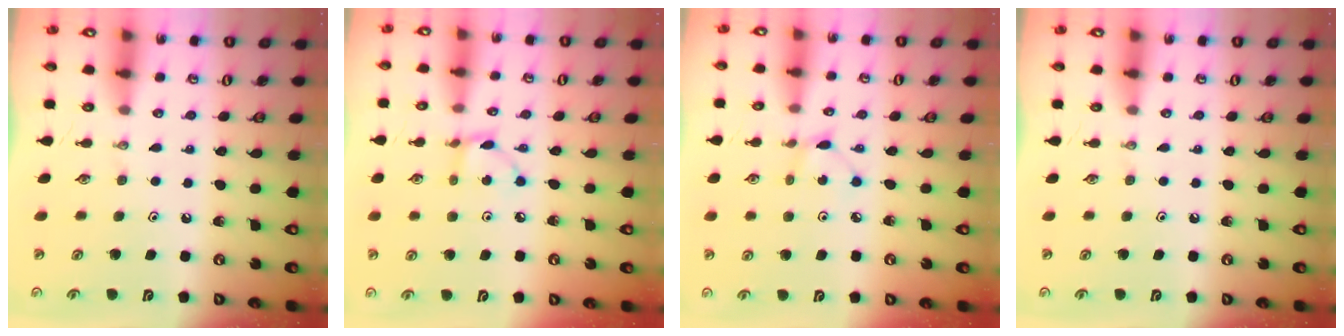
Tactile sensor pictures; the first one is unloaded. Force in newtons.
{"total": 3.4, "press": 3.4, "slide": 0.2}
{"total": 2.5, "press": 2.4, "slide": 0.3}
{"total": 0.0}